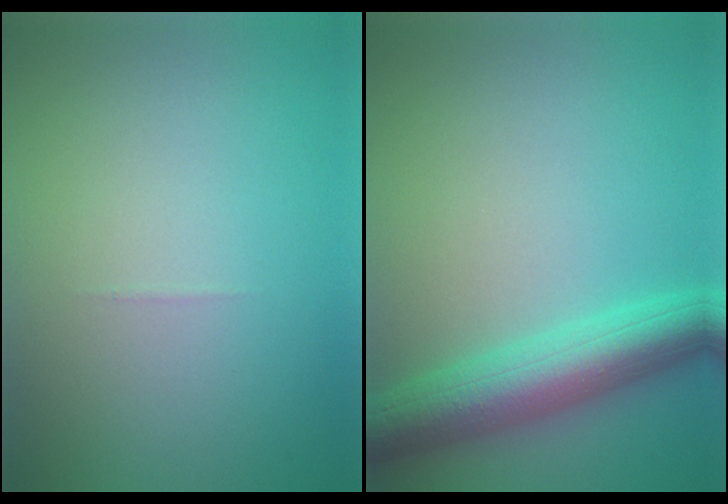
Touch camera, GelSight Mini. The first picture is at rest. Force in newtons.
{"total": 6.7, "press": 6.7, "slide": 0.3}